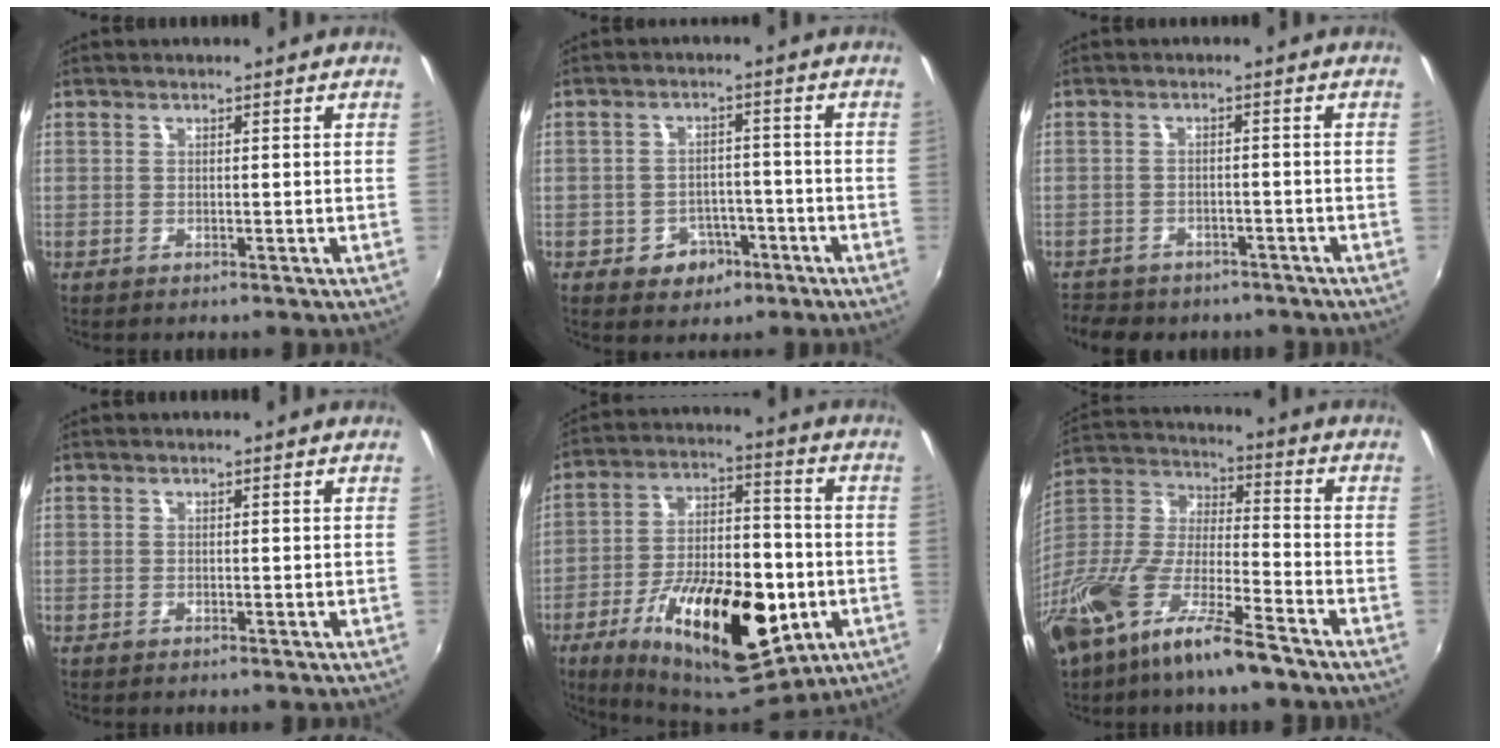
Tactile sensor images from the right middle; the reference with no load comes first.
{"total": 4.8, "force": [-2.5, 3.8, 1.6], "torque": [-0.038, 0.011, -0.022]}
{"total": 8.3, "force": [-6.6, 4.0, 2.9], "torque": [-0.077, -0.012, -0.095]}
{"total": 0.0}
{"total": 25.5, "force": [-10.2, 11.4, 20.4], "torque": [-0.364, -0.023, -0.141]}
{"total": 20.0, "force": [-12.3, 5.6, 14.7], "torque": [-0.300, -0.025, -0.236]}